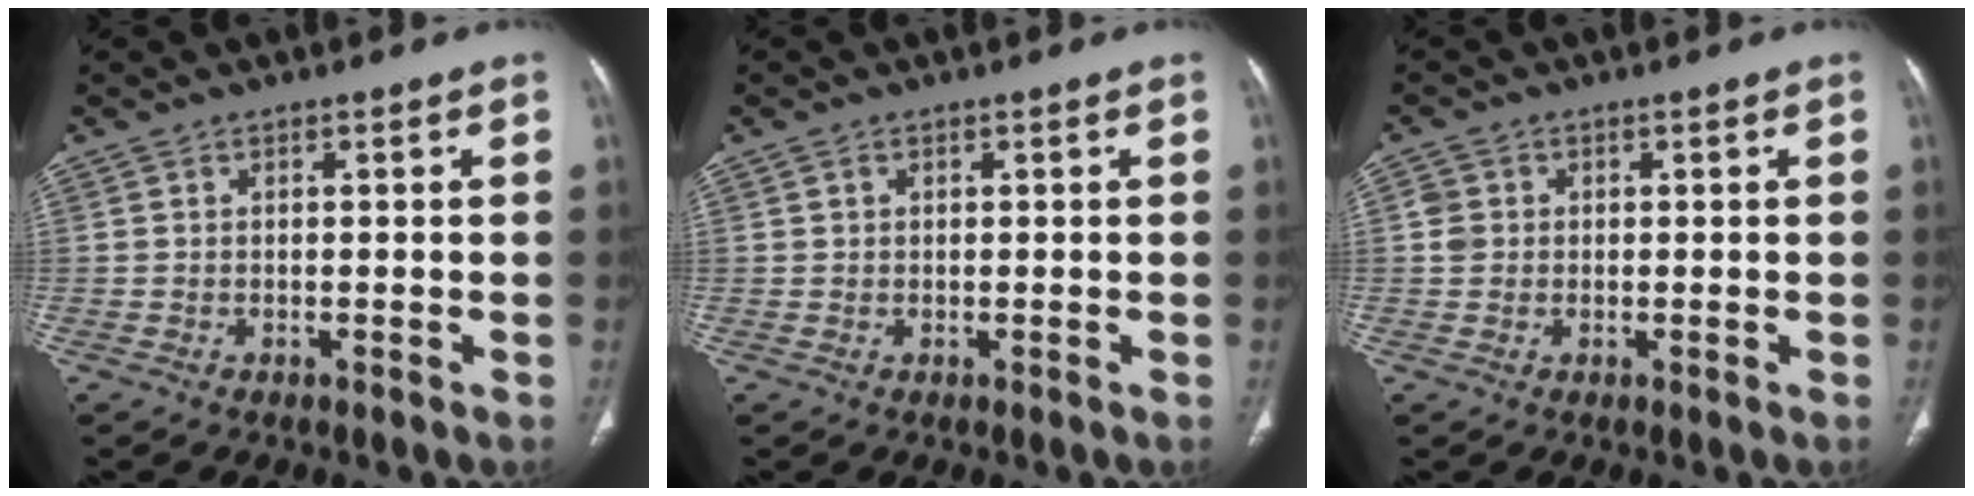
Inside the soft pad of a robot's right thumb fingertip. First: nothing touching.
{"total": 0.7, "force": [0.3, 0.6, 0.2], "torque": [0.000, 0.000, 0.005]}
{"total": 2.5, "force": [0.3, 2.3, 0.9], "torque": [-0.005, 0.002, 0.005]}